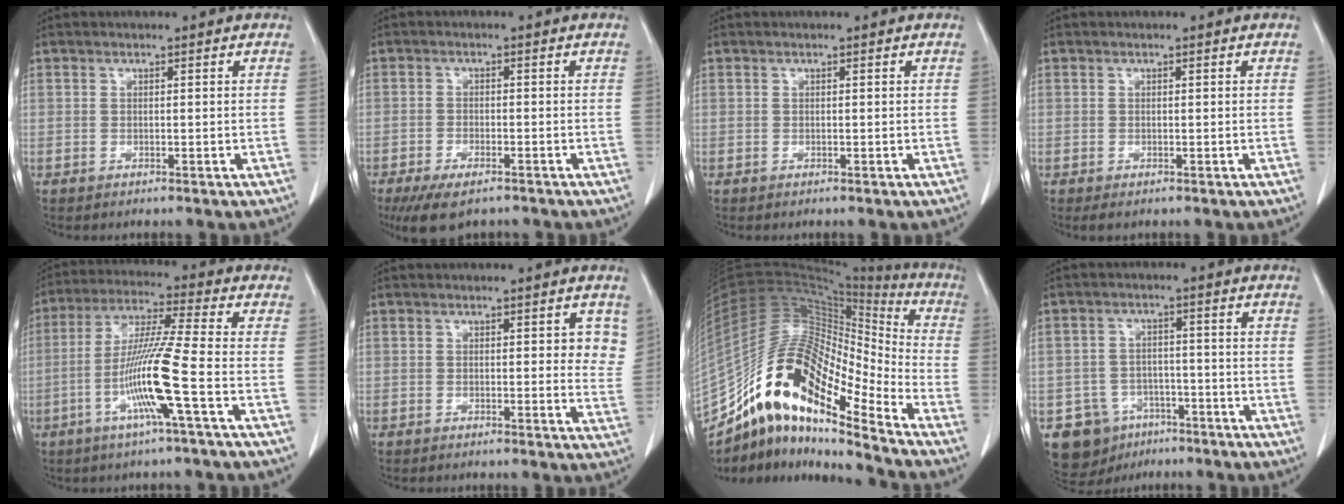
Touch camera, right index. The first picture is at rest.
{"total": 7.1, "force": [-5.2, 2.5, 4.1], "torque": [-0.067, -0.011, -0.081]}
{"total": 0.0}
{"total": 0.8, "force": [-0.4, 0.5, 0.5], "torque": [-0.008, -0.001, -0.003]}
{"total": 11.7, "force": [-3.9, -1.4, 10.9], "torque": [-0.216, -0.008, -0.081]}
{"total": 4.2, "force": [1.7, 1.8, 3.4], "torque": [-0.024, -0.007, 0.012]}
{"total": 22.1, "force": [-15.3, 4.9, 15.1], "torque": [-0.306, 0.027, -0.274]}
{"total": 8.5, "force": [-4.6, 7.1, 1.5], "torque": [-0.032, 0.014, -0.058]}